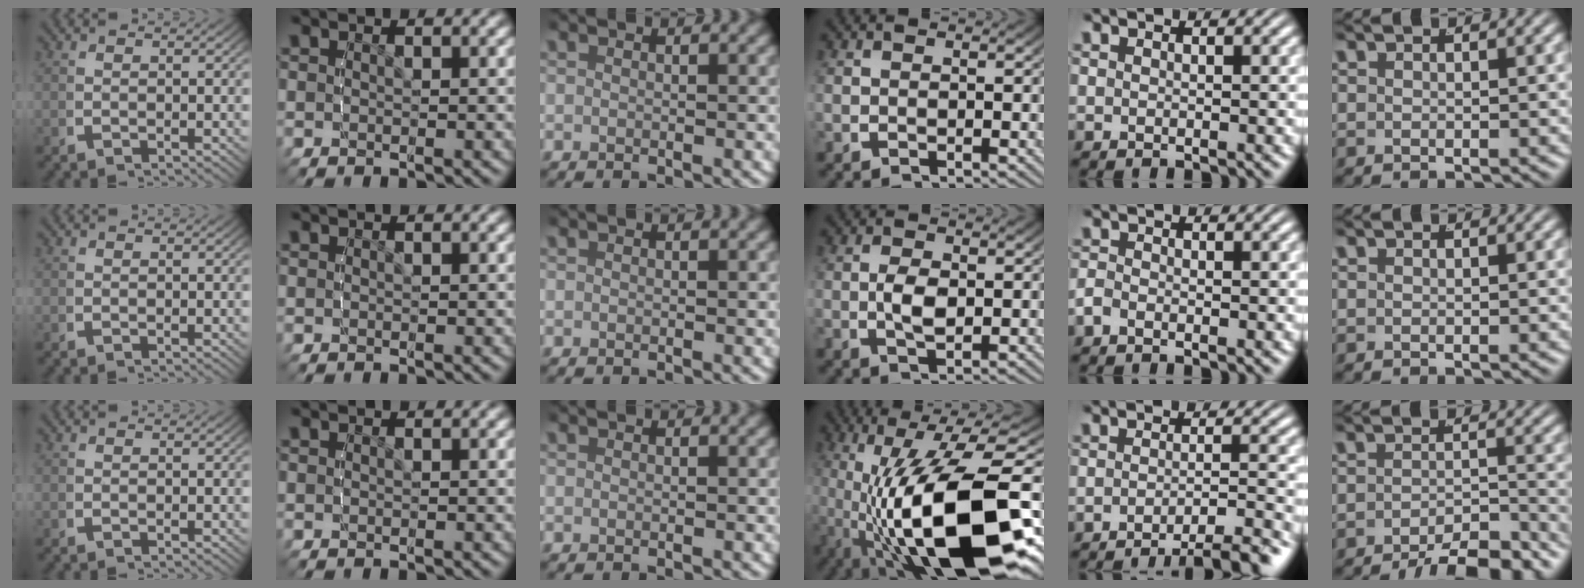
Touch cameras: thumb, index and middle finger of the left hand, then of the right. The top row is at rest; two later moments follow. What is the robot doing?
{"motion": "lift_and_place", "object": "glue stick"}